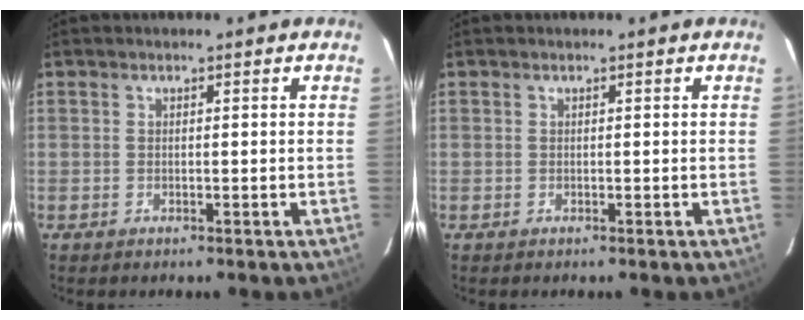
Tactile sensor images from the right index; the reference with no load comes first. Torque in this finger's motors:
{"motor_torque": [0.08, 0.05, 0.03, 0.01]}